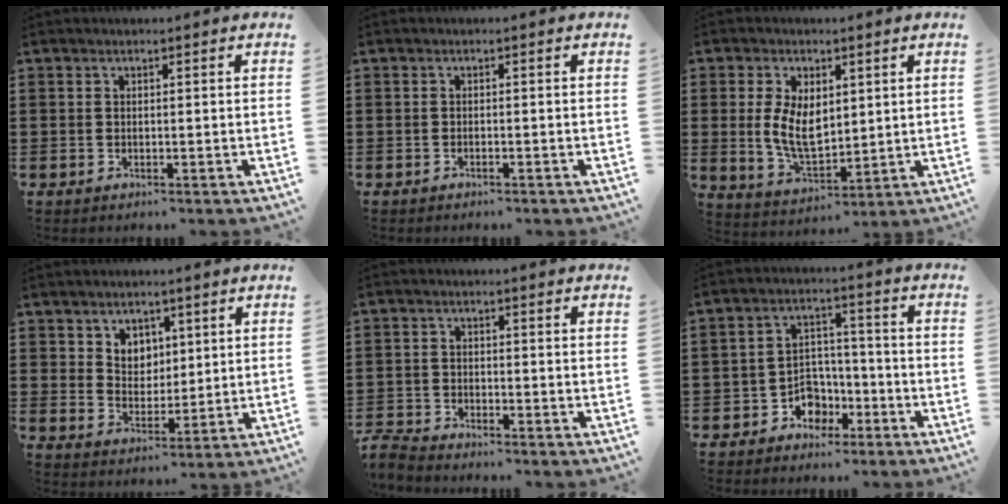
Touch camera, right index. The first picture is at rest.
{"total": 0.6, "force": [-0.5, 0.1, 0.2], "torque": [-0.007, -0.002, -0.011]}
{"total": 7.4, "force": [1.1, 4.6, 5.8], "torque": [-0.119, 0.003, 0.018]}
{"total": 4.3, "force": [2.6, 3.4, 0.5], "torque": [-0.021, 0.004, 0.046]}
{"total": 2.8, "force": [-2.8, 0.2, 0.1], "torque": [-0.014, -0.001, -0.062]}
{"total": 5.0, "force": [-2.8, 4.0, 1.4], "torque": [-0.033, 0.013, -0.051]}